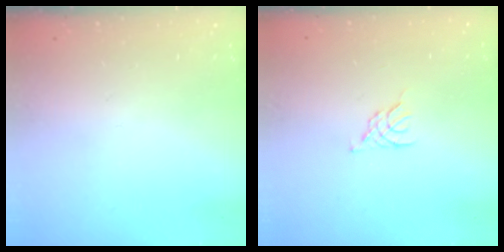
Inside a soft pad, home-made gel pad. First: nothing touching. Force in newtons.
{"total": 3.3, "press": 3.2, "slide": 0.7}